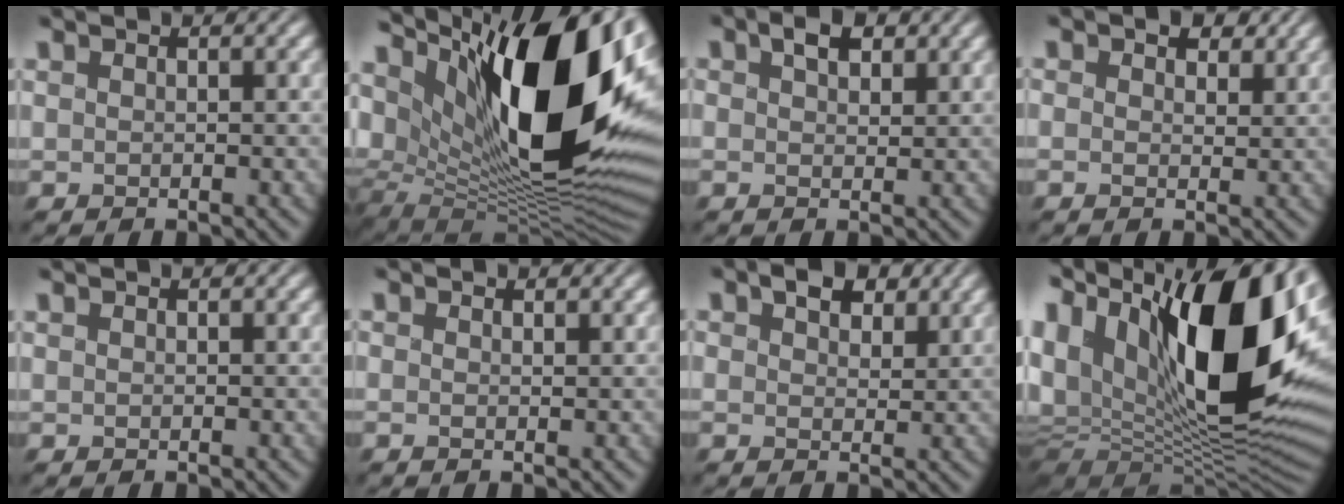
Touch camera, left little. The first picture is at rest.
{"total": 19.4, "force": [5.2, 9.1, 16.3], "torque": [-0.258, 0.005, 0.090]}
{"total": 2.4, "force": [1.1, 1.4, 1.7], "torque": [-0.033, -0.001, 0.013]}
{"total": 3.3, "force": [1.9, 2.2, 1.6], "torque": [-0.033, -0.010, 0.024]}
{"total": 0.0}
{"total": 0.0}
{"total": 3.3, "force": [1.7, 2.0, 1.9], "torque": [-0.034, -0.002, 0.017]}
{"total": 22.0, "force": [4.6, 12.4, 17.6], "torque": [-0.332, 0.027, 0.077]}